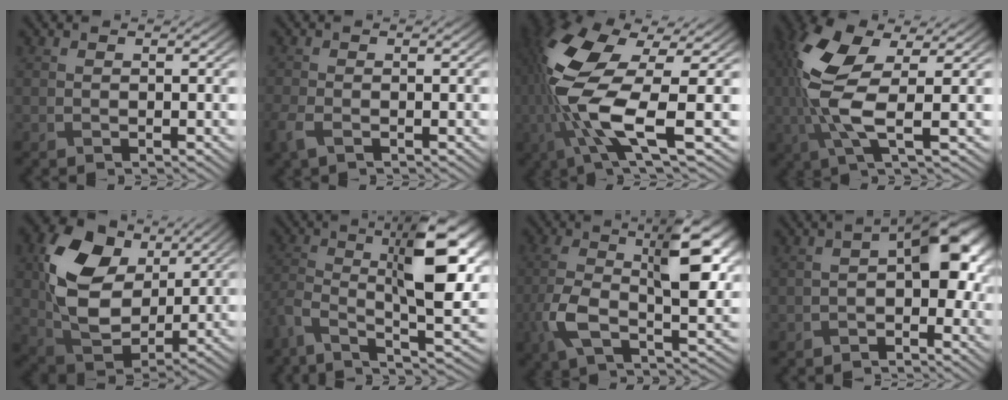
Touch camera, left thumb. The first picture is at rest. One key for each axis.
{"total": 2.3, "fx": -1.3, "fy": 0.9, "fz": 1.6, "tx": -0.048, "ty": -0.010, "tz": -0.033}
{"total": 13.1, "fx": -0.9, "fy": 4.8, "fz": 12.2, "tx": -0.287, "ty": -0.006, "tz": -0.021}
{"total": 10.2, "fx": 1.4, "fy": 4.3, "fz": 9.2, "tx": -0.216, "ty": 0.002, "tz": 0.022}
{"total": 14.1, "fx": 4.2, "fy": 9.6, "fz": 9.5, "tx": -0.205, "ty": 0.004, "tz": 0.080}
{"total": 12.2, "fx": -1.7, "fy": 3.9, "fz": 11.5, "tx": -0.205, "ty": -0.005, "tz": -0.028}
{"total": 11.5, "fx": 0.1, "fy": 5.2, "fz": 10.3, "tx": -0.212, "ty": -0.011, "tz": 0.004}
{"total": 6.6, "fx": -1.1, "fy": 3.5, "fz": 5.5, "tx": -0.082, "ty": 0.003, "tz": -0.023}